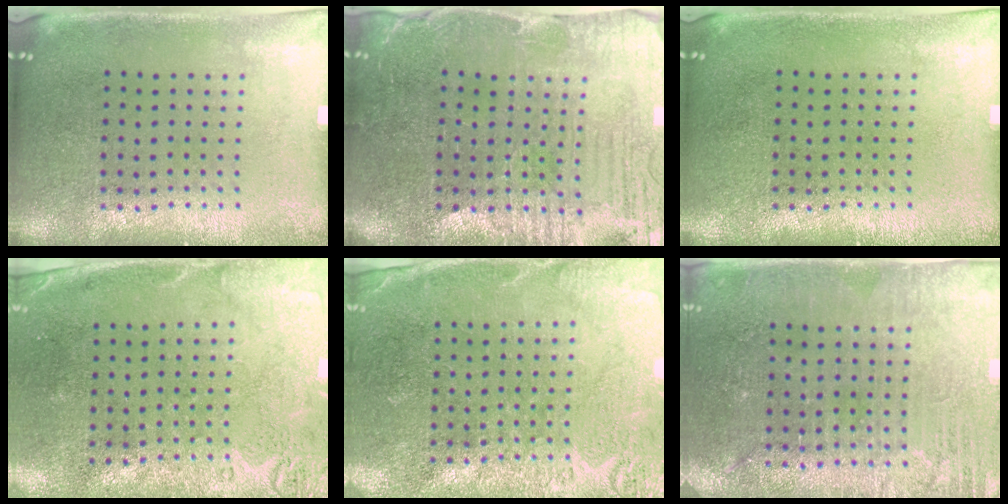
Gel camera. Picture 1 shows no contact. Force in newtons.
{"total": 4.1, "press": 4.0, "slide": 1.0}
{"total": 0.0}
{"total": 2.7, "press": 2.2, "slide": 1.7}
{"total": 2.7, "press": 2.7, "slide": 0.2}
{"total": 2.8, "press": 2.8, "slide": 0.5}